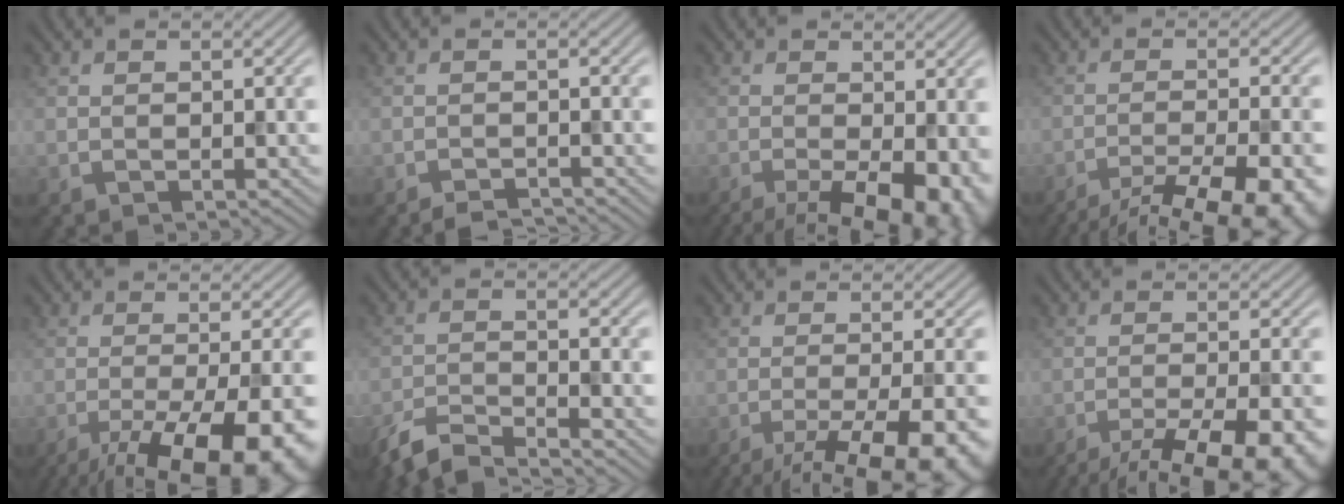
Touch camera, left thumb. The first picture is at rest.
{"total": 1.9, "force": [-1.8, 0.2, 0.6], "torque": [-0.008, 0.001, -0.032]}
{"total": 10.6, "force": [-5.0, 3.5, 8.6], "torque": [-0.139, -0.017, -0.072]}
{"total": 14.5, "force": [-10.9, 3.6, 8.9], "torque": [-0.127, -0.020, -0.140]}
{"total": 15.8, "force": [-8.9, 4.4, 12.3], "torque": [-0.171, -0.029, -0.120]}
{"total": 5.6, "force": [-4.9, 0.9, 2.6], "torque": [-0.051, -0.007, -0.104]}
{"total": 14.0, "force": [-8.3, 3.9, 10.6], "torque": [-0.150, -0.020, -0.101]}
{"total": 13.8, "force": [-9.9, 3.8, 8.9], "torque": [-0.127, -0.021, -0.121]}